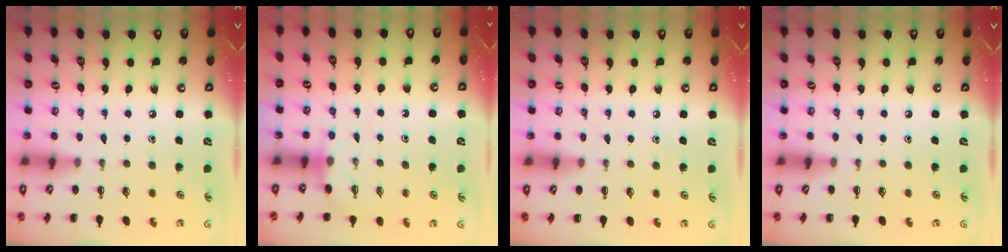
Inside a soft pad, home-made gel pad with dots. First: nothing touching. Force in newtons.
{"total": 2.6, "press": 2.5, "slide": 0.9}
{"total": 5.7, "press": 5.4, "slide": 1.8}
{"total": 0.0}